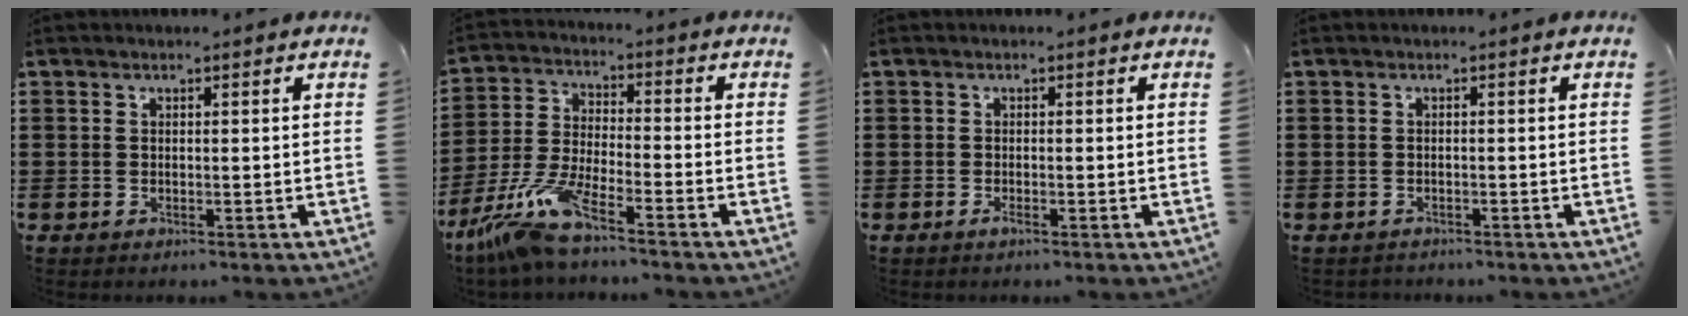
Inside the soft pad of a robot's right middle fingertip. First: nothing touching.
{"total": 8.7, "force": [-7.1, 0.5, 5.0], "torque": [-0.129, -0.012, -0.147]}
{"total": 0.8, "force": [-0.6, 0.1, 0.6], "torque": [-0.015, -0.006, -0.009]}
{"total": 0.9, "force": [-0.9, 0.1, -0.1], "torque": [-0.002, 0.001, -0.019]}